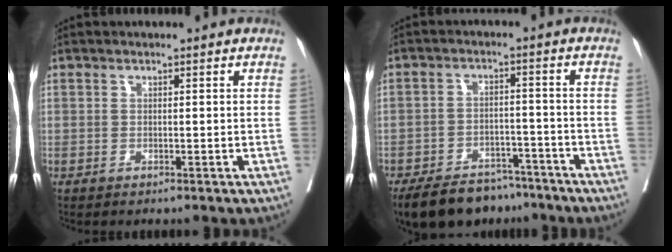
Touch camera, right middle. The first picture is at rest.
{"total": 12.1, "force": [-10.2, 5.2, 4.0], "torque": [-0.057, 0.001, -0.149]}